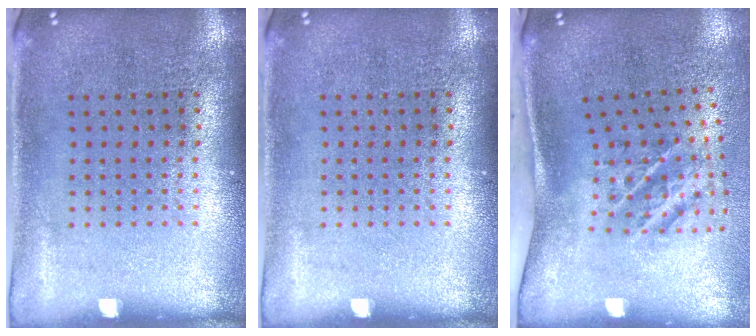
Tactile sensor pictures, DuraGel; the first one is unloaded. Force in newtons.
{"total": 0.0}
{"total": 2.3, "press": 1.3, "slide": 1.9}